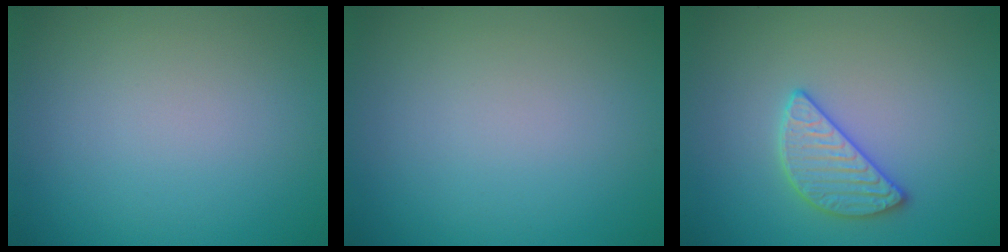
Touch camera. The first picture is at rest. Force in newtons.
{"total": 0.0}
{"total": 2.7, "press": 2.7, "slide": 0.4}